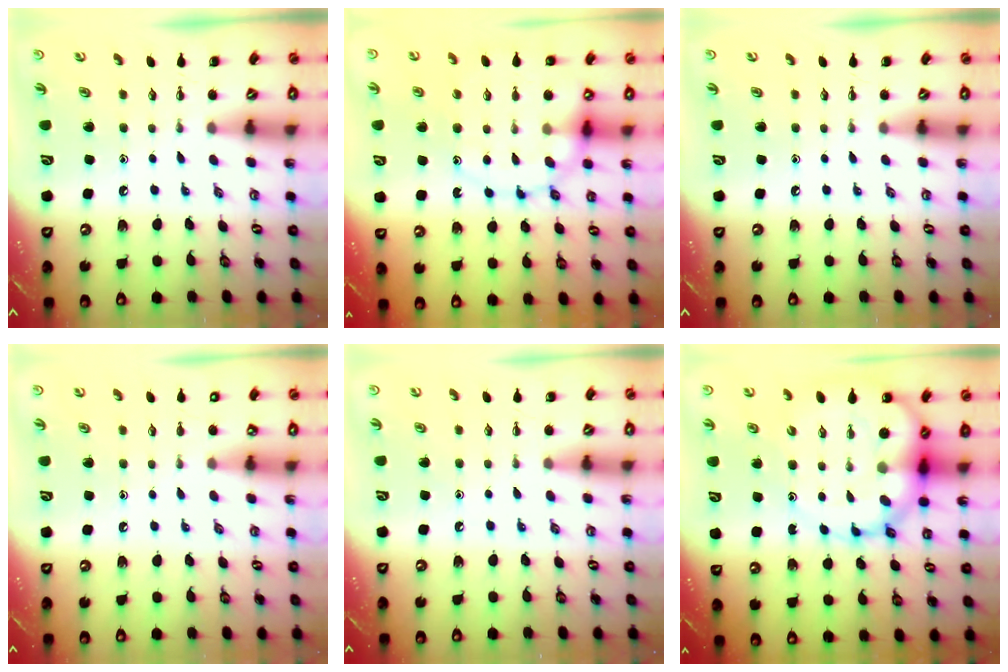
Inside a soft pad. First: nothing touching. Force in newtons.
{"total": 15.5, "press": 15.2, "slide": 3.0}
{"total": 0.0}
{"total": 1.4, "press": 1.4, "slide": 0.1}
{"total": 6.3, "press": 6.0, "slide": 1.9}
{"total": 16.1, "press": 15.4, "slide": 4.4}